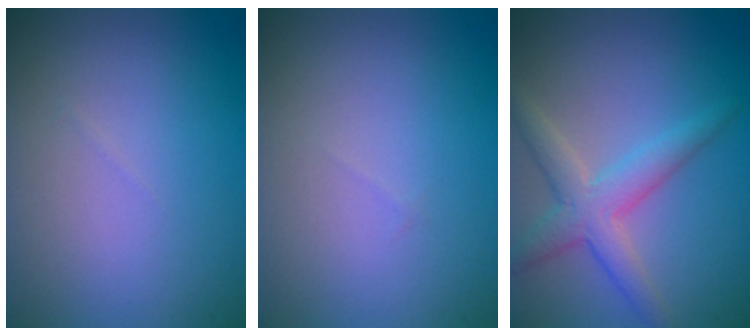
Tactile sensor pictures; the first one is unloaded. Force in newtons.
{"total": 0.0}
{"total": 3.8, "press": 3.8, "slide": 0.1}